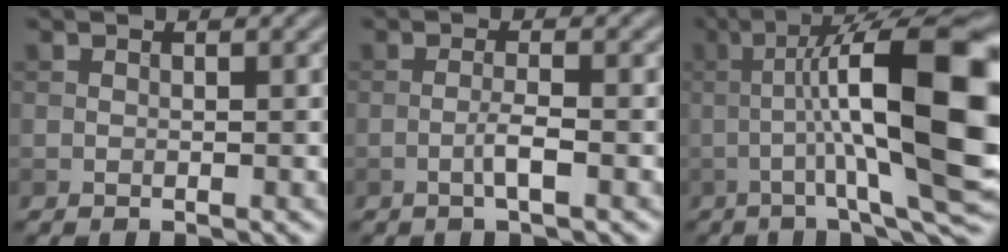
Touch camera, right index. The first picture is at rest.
{"total": 1.8, "force": [-0.7, 0.1, 1.6], "torque": [-0.032, 0.004, -0.016]}
{"total": 16.2, "force": [-0.3, 3.5, 15.8], "torque": [-0.225, 0.026, -0.006]}